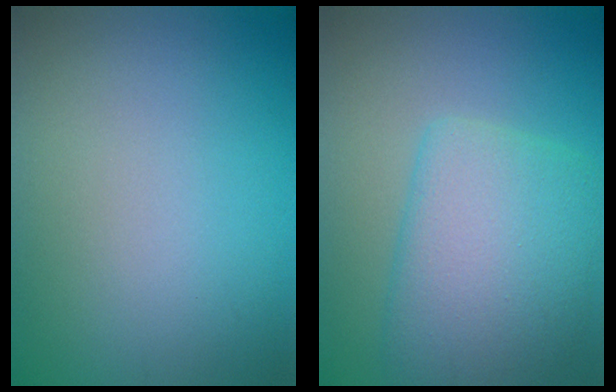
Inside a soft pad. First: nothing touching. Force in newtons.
{"total": 7.0, "press": 7.0, "slide": 0.2}